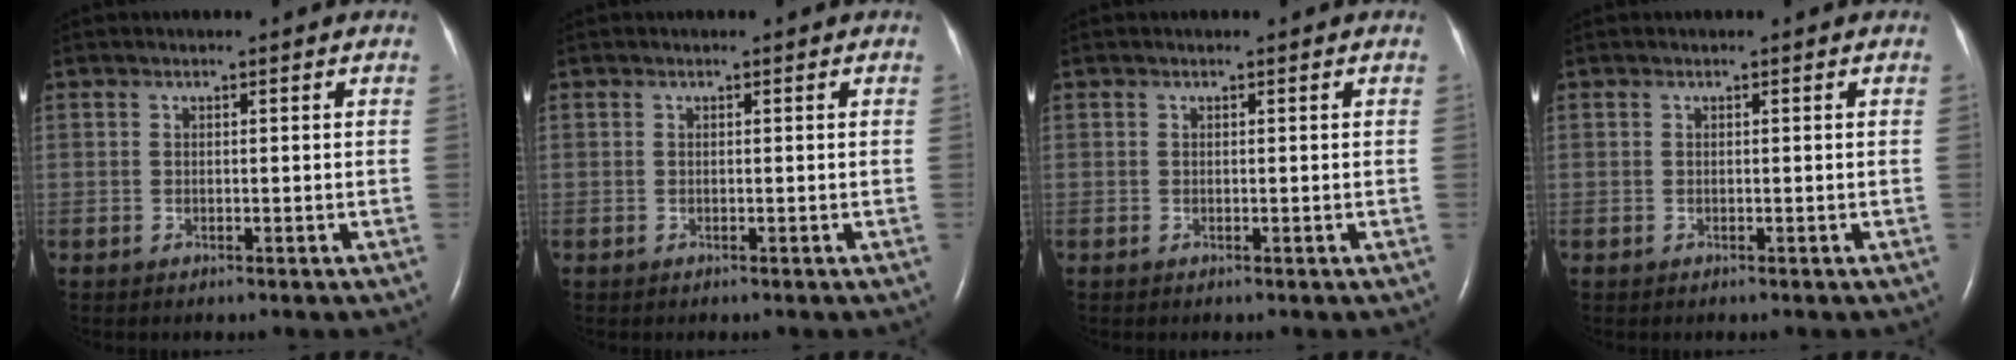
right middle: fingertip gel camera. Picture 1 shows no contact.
{"total": 0.0}
{"total": 0.0}
{"total": 0.0}